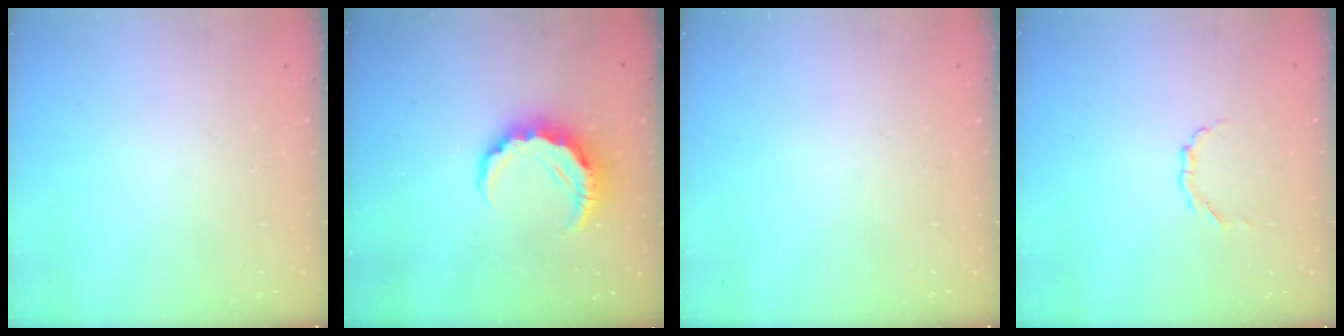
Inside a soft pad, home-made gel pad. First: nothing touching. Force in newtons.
{"total": 8.3, "press": 8.2, "slide": 1.4}
{"total": 0.0}
{"total": 1.7, "press": 1.7, "slide": 0.1}